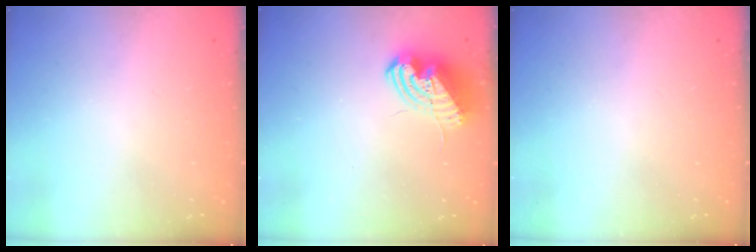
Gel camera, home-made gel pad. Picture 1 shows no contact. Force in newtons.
{"total": 10.1, "press": 10.1, "slide": 1.3}
{"total": 0.0}